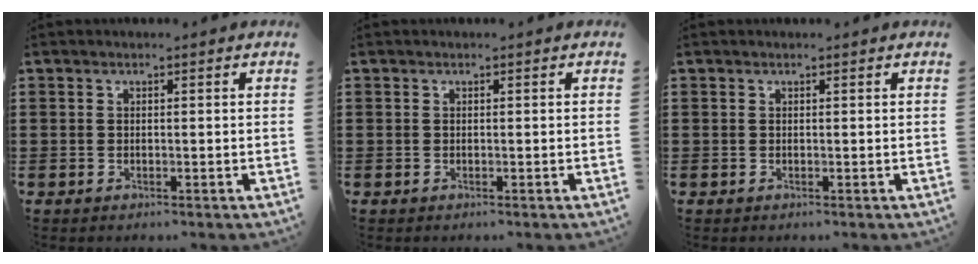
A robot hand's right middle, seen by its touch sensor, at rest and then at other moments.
{"total": 0.0}
{"total": 0.0}